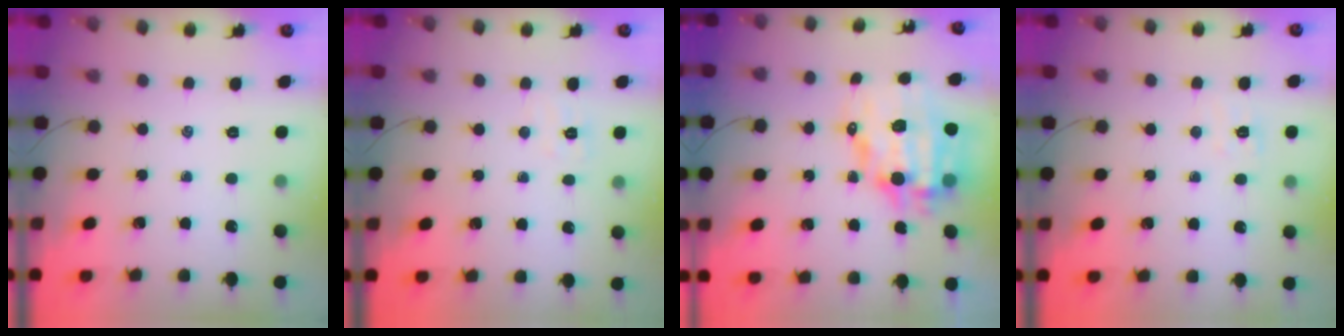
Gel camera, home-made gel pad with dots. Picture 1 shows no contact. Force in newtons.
{"total": 5.3, "press": 5.1, "slide": 1.3}
{"total": 14.1, "press": 13.8, "slide": 3.1}
{"total": 5.3, "press": 5.1, "slide": 1.2}